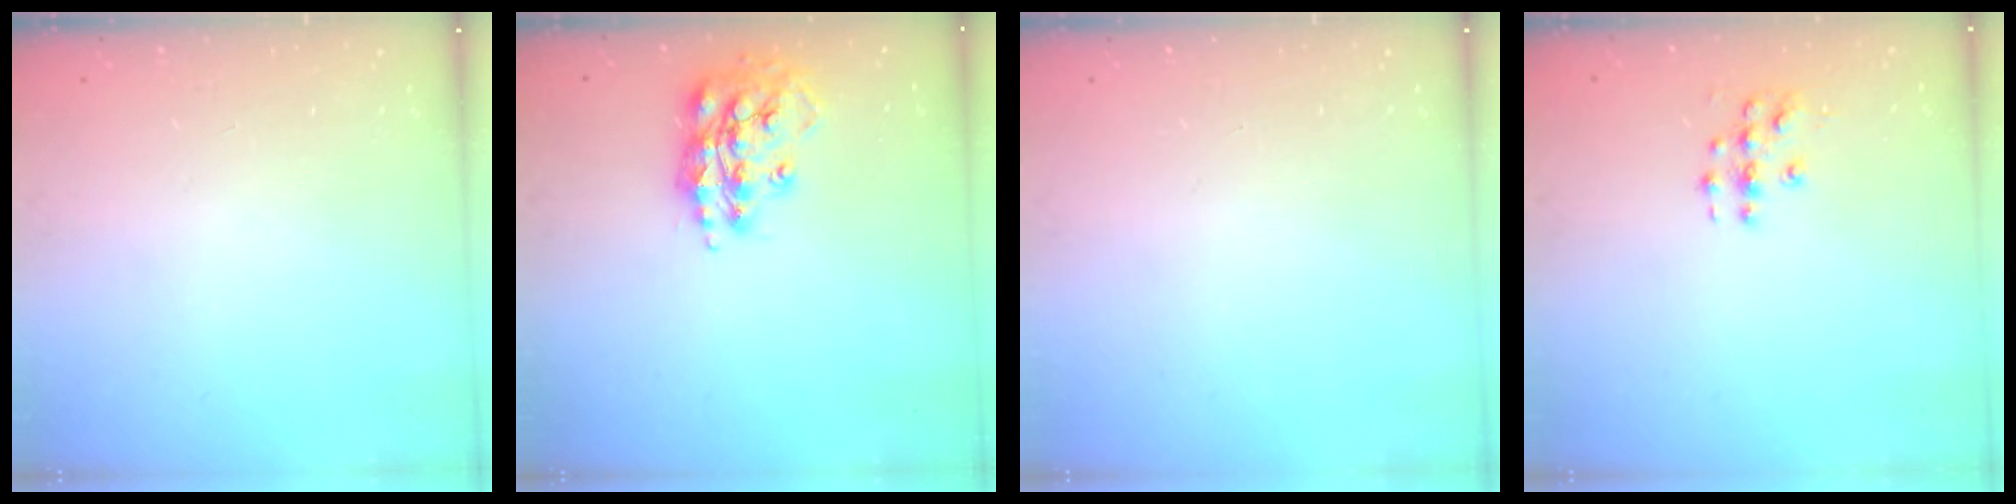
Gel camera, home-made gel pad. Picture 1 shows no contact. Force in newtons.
{"total": 17.4, "press": 17.4, "slide": 1.4}
{"total": 0.0}
{"total": 4.2, "press": 4.2, "slide": 0.1}